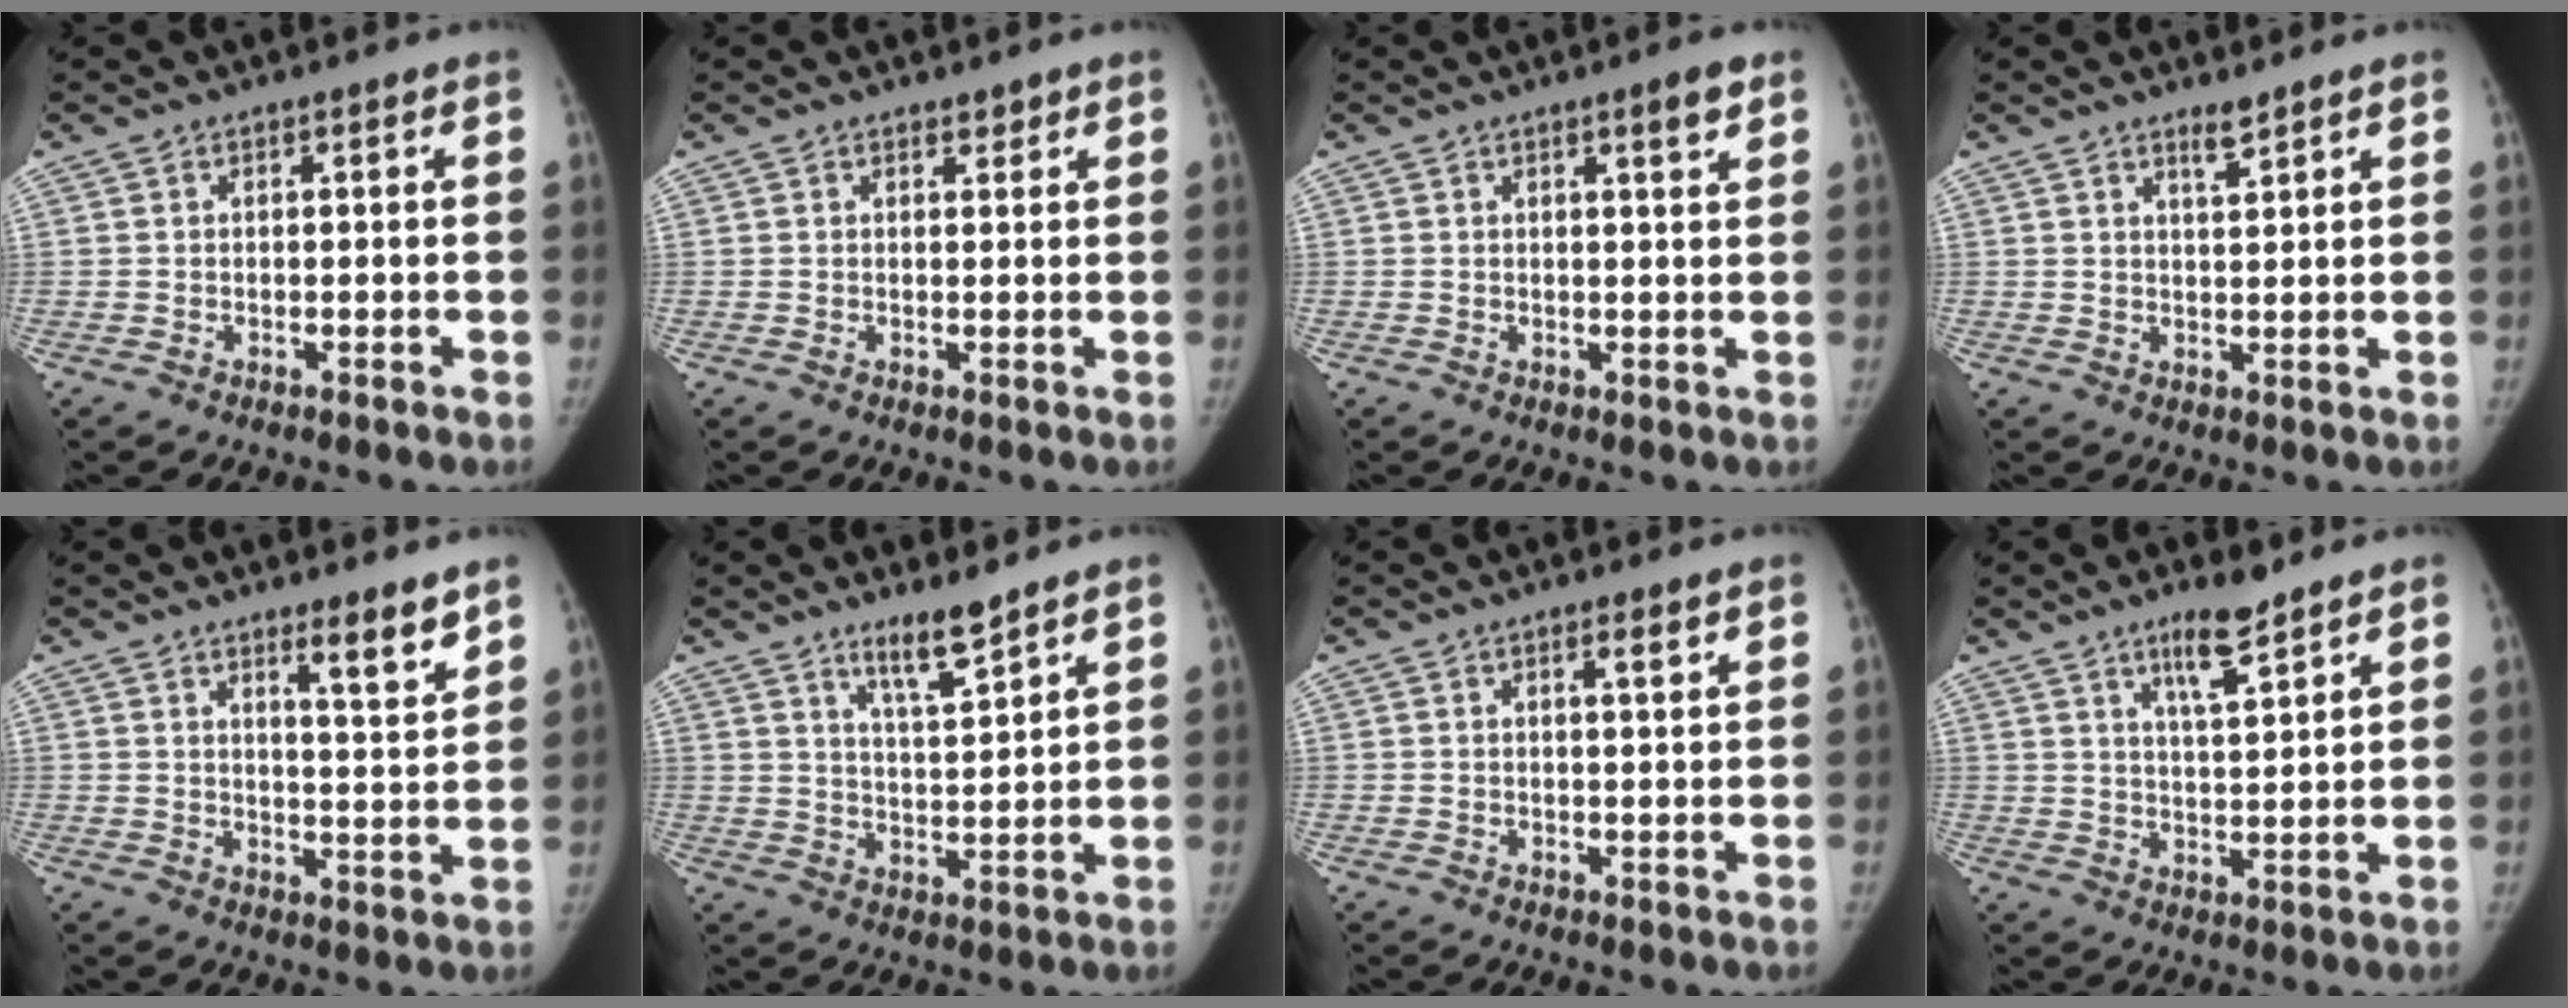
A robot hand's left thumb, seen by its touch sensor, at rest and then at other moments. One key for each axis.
{"total": 1.2, "fx": 1.0, "fy": 0.7, "fz": 0.2, "tx": 0.008, "ty": -0.006, "tz": 0.011}
{"total": 2.9, "fx": 1.8, "fy": 0.4, "fz": 2.3, "tx": -0.029, "ty": -0.012, "tz": 0.027}
{"total": 2.4, "fx": 2.0, "fy": 0.3, "fz": 1.3, "tx": -0.019, "ty": -0.019, "tz": 0.037}
{"total": 6.4, "fx": 4.6, "fy": 0.8, "fz": 4.4, "tx": -0.055, "ty": -0.040, "tz": 0.067}
{"total": 6.7, "fx": 5.2, "fy": 0.7, "fz": 4.1, "tx": -0.067, "ty": -0.043, "tz": 0.093}
{"total": 1.9, "fx": 1.3, "fy": 0.2, "fz": 1.5, "tx": -0.022, "ty": -0.008, "tz": 0.021}
{"total": 7.1, "fx": 5.0, "fy": 1.3, "fz": 4.8, "tx": -0.075, "ty": -0.035, "tz": 0.087}